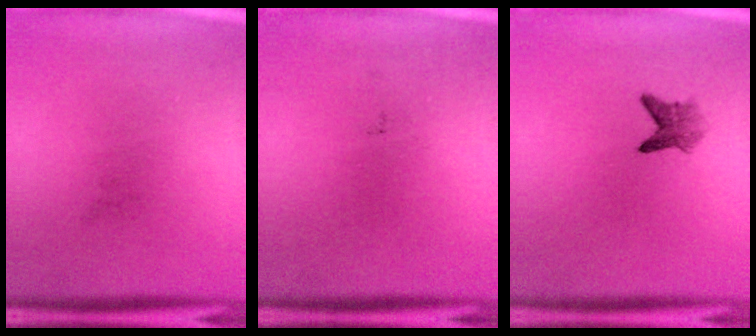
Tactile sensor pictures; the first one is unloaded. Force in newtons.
{"total": 0.0}
{"total": 2.7}